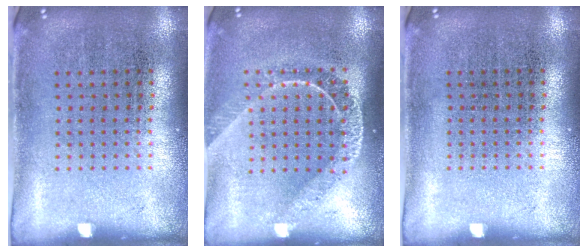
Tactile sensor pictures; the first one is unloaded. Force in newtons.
{"total": 1.8, "press": 1.4, "slide": 1.0}
{"total": 0.0}